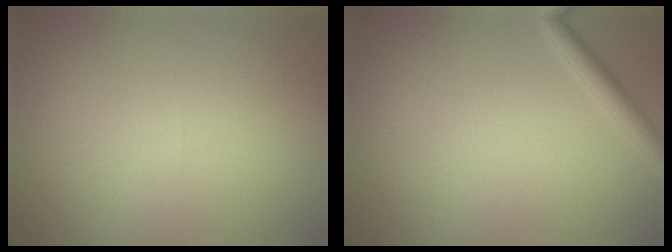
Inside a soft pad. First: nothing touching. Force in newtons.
{"total": 1.8, "press": 1.7, "slide": 0.1}